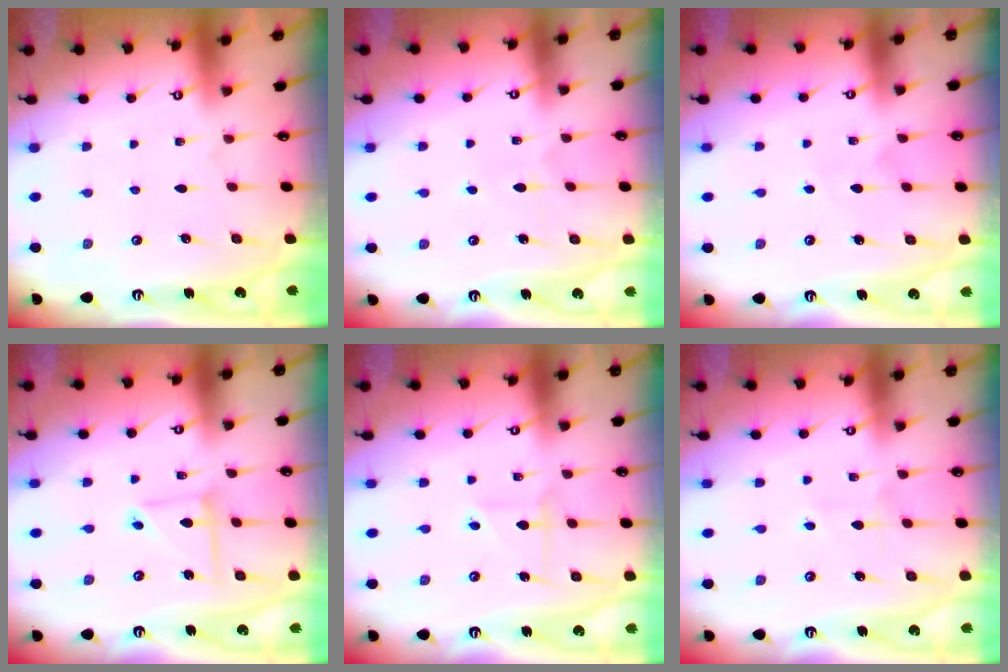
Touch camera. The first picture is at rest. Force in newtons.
{"total": 4.3, "press": 4.2, "slide": 0.4}
{"total": 3.9, "press": 3.9, "slide": 0.2}
{"total": 6.3, "press": 6.3, "slide": 0.5}
{"total": 5.2, "press": 5.2, "slide": 0.6}
{"total": 2.7, "press": 2.6, "slide": 0.3}